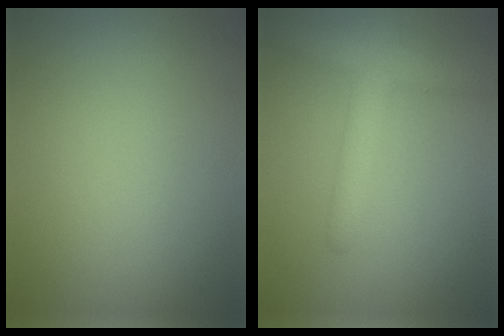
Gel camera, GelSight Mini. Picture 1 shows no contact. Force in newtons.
{"total": 4.0, "press": 4.0, "slide": 0.3}